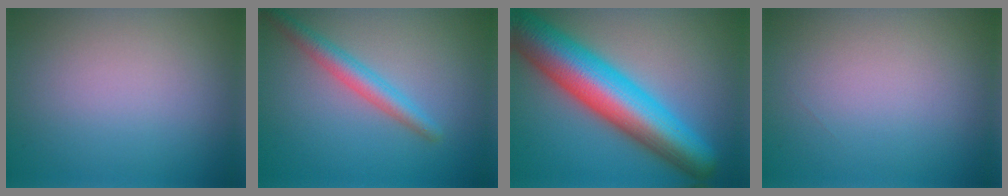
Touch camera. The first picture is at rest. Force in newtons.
{"total": 2.9, "press": 2.9, "slide": 0.1}
{"total": 12.1, "press": 12.1, "slide": 0.3}
{"total": 0.0}